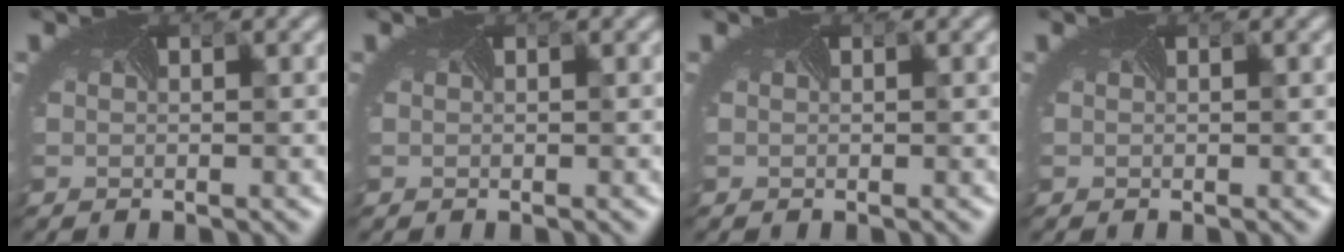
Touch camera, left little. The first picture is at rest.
{"total": 0.0}
{"total": 0.0}
{"total": 0.0}